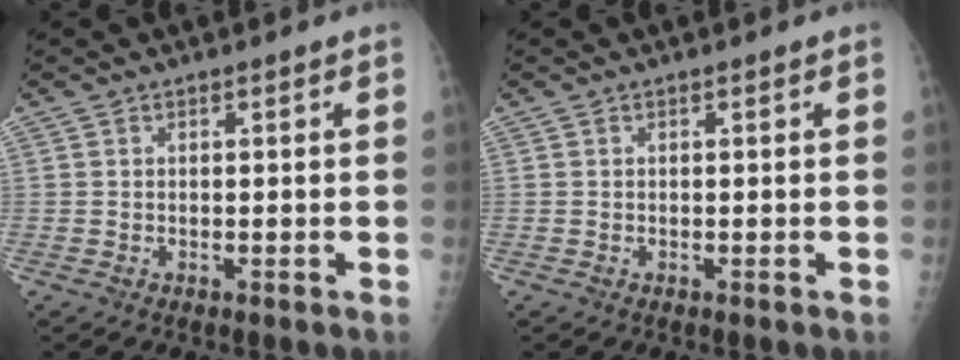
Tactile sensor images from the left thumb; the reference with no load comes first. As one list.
[{"total": 0.0}]